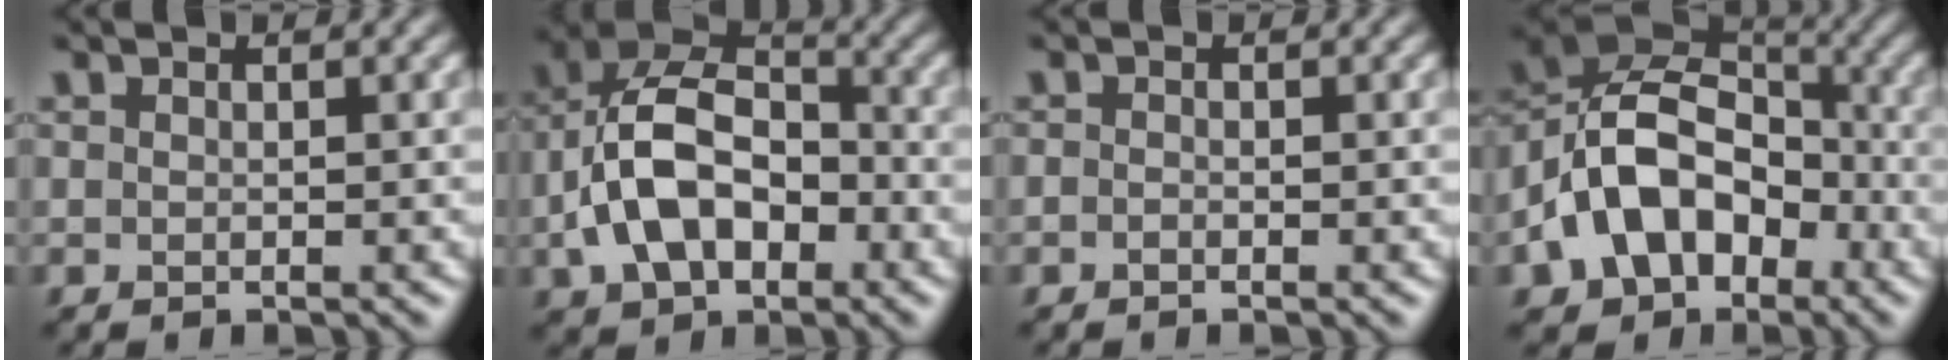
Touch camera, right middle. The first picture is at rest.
{"total": 9.4, "force": [-2.1, 6.2, 6.8], "torque": [-0.136, 0.014, -0.046]}
{"total": 0.5, "force": [-0.5, 0.2, 0.2], "torque": [-0.005, -0.001, -0.010]}
{"total": 11.3, "force": [-4.1, 7.9, 7.0], "torque": [-0.124, 0.007, -0.082]}